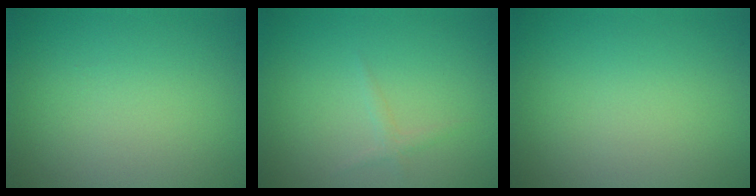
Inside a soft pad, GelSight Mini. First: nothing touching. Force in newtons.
{"total": 0.8, "press": 0.8, "slide": 0.1}
{"total": 0.0}